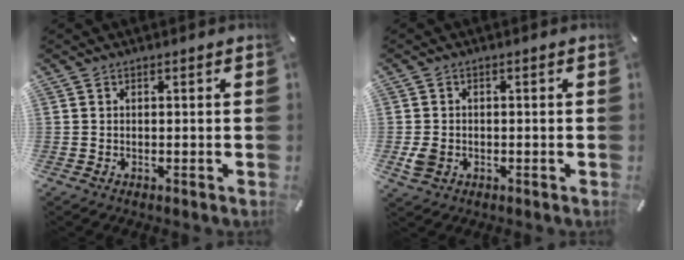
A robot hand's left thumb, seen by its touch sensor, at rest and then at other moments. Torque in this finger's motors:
{"motor_torque": [0.37, 1.33, 0.10, -0.03, 0.05]}